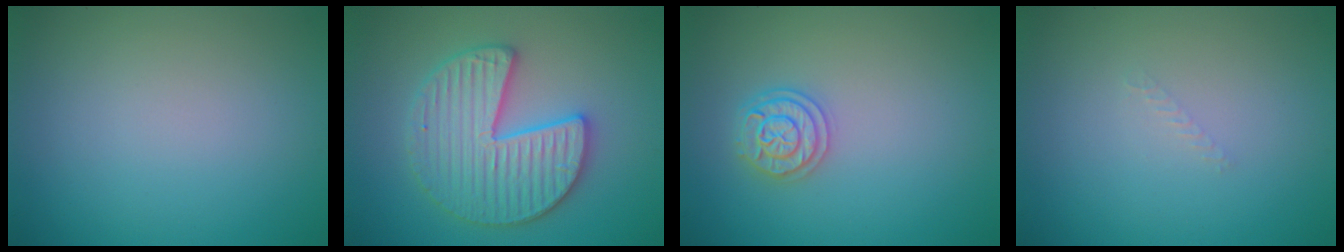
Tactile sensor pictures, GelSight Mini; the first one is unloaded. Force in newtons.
{"total": 5.9, "press": 5.8, "slide": 0.9}
{"total": 2.4, "press": 2.4, "slide": 0.4}
{"total": 0.6, "press": 0.6, "slide": 0.1}